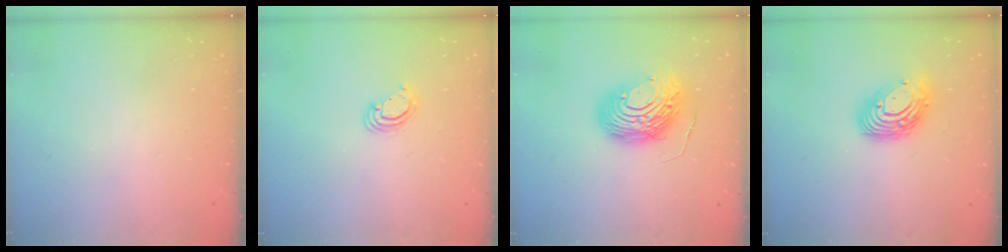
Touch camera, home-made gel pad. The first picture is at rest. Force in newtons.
{"total": 3.6, "press": 3.6, "slide": 0.2}
{"total": 13.3, "press": 13.2, "slide": 1.2}
{"total": 13.0, "press": 12.9, "slide": 1.2}